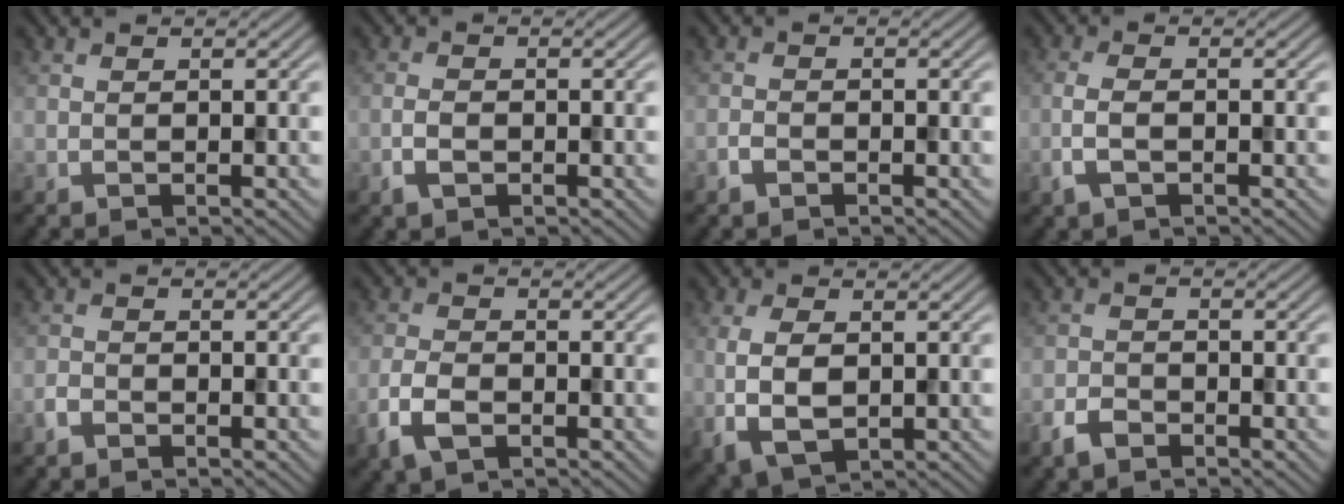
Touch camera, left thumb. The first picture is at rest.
{"total": 2.0, "force": [-1.0, 1.1, 1.4], "torque": [-0.029, 0.000, -0.019]}
{"total": 1.4, "force": [-1.0, 0.7, 0.6], "torque": [-0.014, 0.000, -0.023]}
{"total": 2.7, "force": [-1.1, 1.0, 2.2], "torque": [-0.058, -0.002, -0.026]}
{"total": 1.4, "force": [-1.2, 0.6, 0.5], "torque": [-0.010, 0.000, -0.028]}
{"total": 4.3, "force": [-2.2, 2.3, 2.9], "torque": [-0.068, -0.006, -0.052]}
{"total": 5.3, "force": [-0.1, 3.0, 4.4], "torque": [-0.106, -0.009, 0.004]}
{"total": 2.7, "force": [-2.0, 1.4, 1.1], "torque": [-0.024, -0.003, -0.048]}